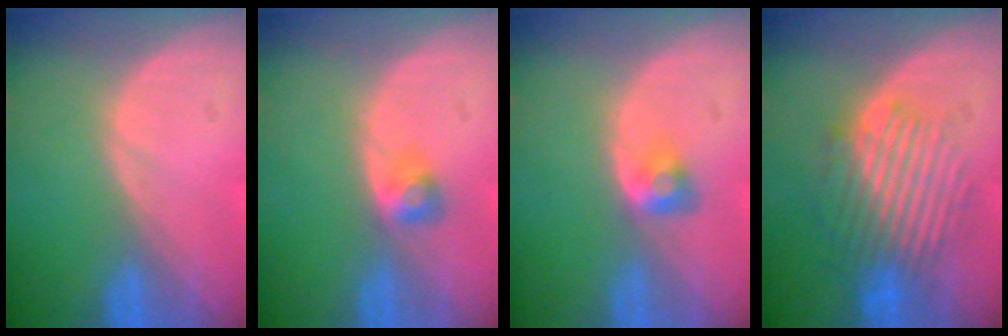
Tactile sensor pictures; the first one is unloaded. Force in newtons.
{"total": 2.6, "press": 2.4, "slide": 1.0}
{"total": 2.9, "press": 2.5, "slide": 1.4}
{"total": 8.9, "press": 8.3, "slide": 3.2}